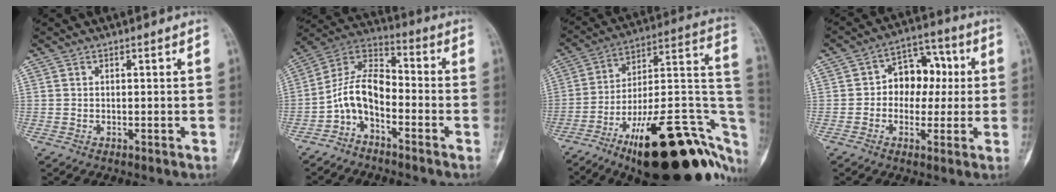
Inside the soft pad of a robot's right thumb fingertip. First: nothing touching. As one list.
[{"total": 9.3, "force": [-4.1, 5.1, 6.6], "torque": [-0.121, 0.072, -0.091]}, {"total": 34.1, "force": [-15.1, 11.5, 28.2], "torque": [-0.305, 0.076, -0.228]}, {"total": 10.1, "force": [0.6, 7.6, 6.7], "torque": [-0.050, 0.030, 0.000]}]